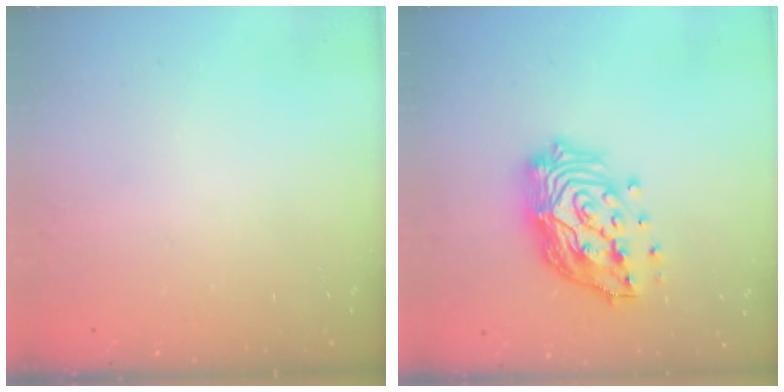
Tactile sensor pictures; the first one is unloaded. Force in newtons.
{"total": 19.7, "press": 19.5, "slide": 2.7}